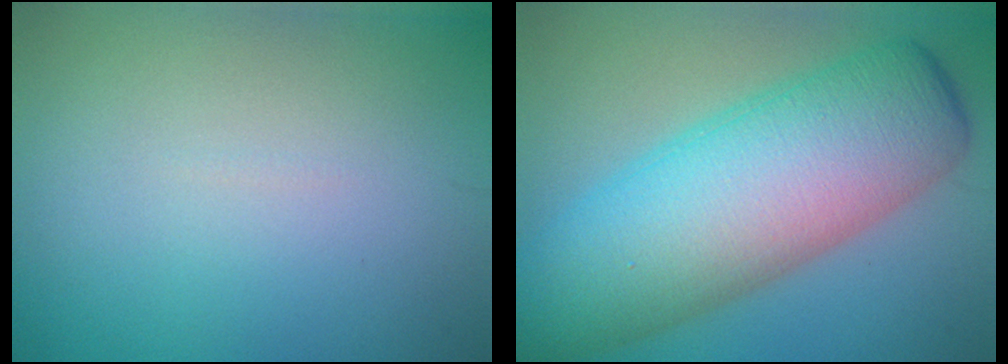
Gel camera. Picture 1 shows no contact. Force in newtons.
{"total": 12.4, "press": 12.4, "slide": 0.2}